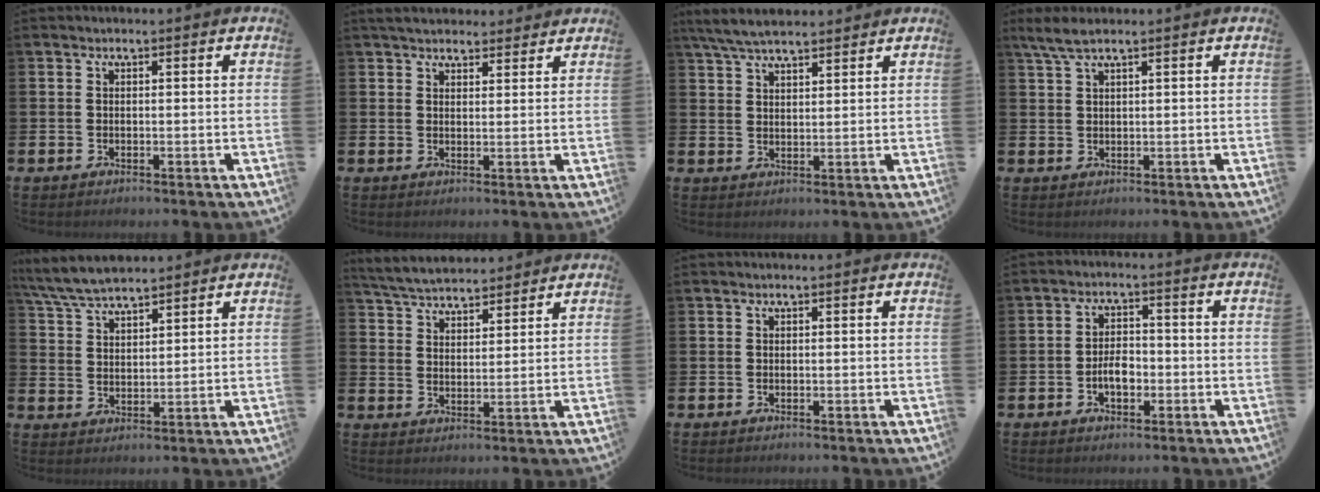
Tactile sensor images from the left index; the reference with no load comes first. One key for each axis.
{"total": 3.9, "fx": 3.7, "fy": 1.3, "fz": 0.5, "tx": -0.018, "ty": -0.009, "tz": 0.069}
{"total": 5.6, "fx": 5.1, "fy": 1.0, "fz": 1.9, "tx": -0.056, "ty": -0.011, "tz": 0.097}
{"total": 3.1, "fx": 2.2, "fy": 0.5, "fz": 2.2, "tx": -0.052, "ty": 0.004, "tz": 0.041}
{"total": 6.1, "fx": 5.8, "fy": 0.9, "fz": 1.6, "tx": -0.055, "ty": -0.017, "tz": 0.109}
{"total": 5.2, "fx": 5.0, "fy": 1.0, "fz": 0.6, "tx": -0.036, "ty": -0.021, "tz": 0.091}
{"total": 0.0}
{"total": 3.6, "fx": -1.1, "fy": 2.0, "fz": 2.8, "tx": -0.040, "ty": 0.002, "tz": -0.024}